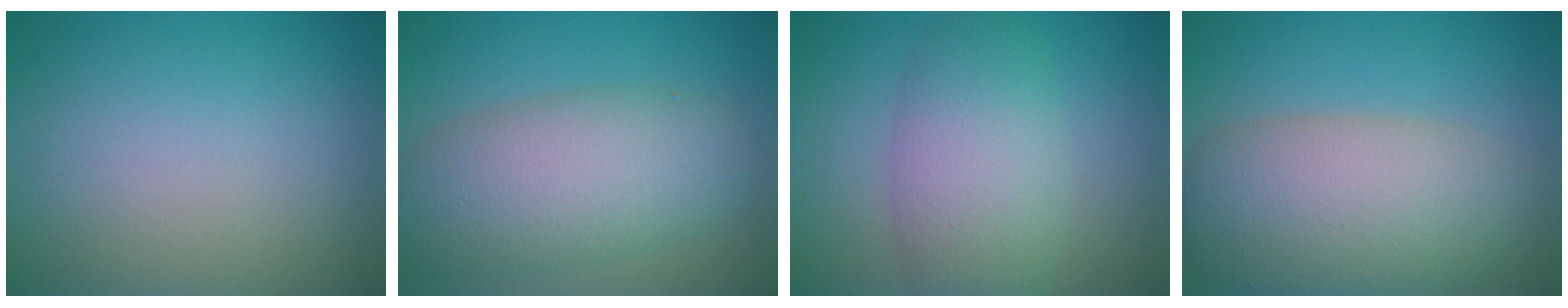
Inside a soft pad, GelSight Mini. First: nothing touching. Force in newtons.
{"total": 7.7, "press": 7.7, "slide": 0.6}
{"total": 6.2, "press": 6.2, "slide": 0.3}
{"total": 9.4, "press": 9.4, "slide": 0.5}